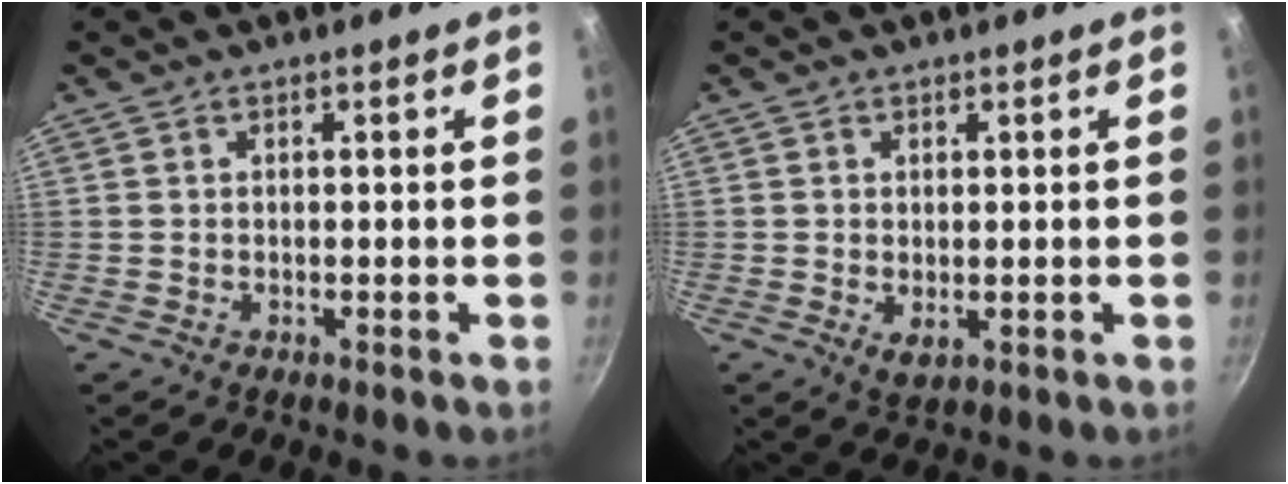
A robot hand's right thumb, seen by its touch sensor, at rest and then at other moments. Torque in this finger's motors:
{"motor_torque": [-0.36, 0.24, -0.09, 0.01, 0.11]}